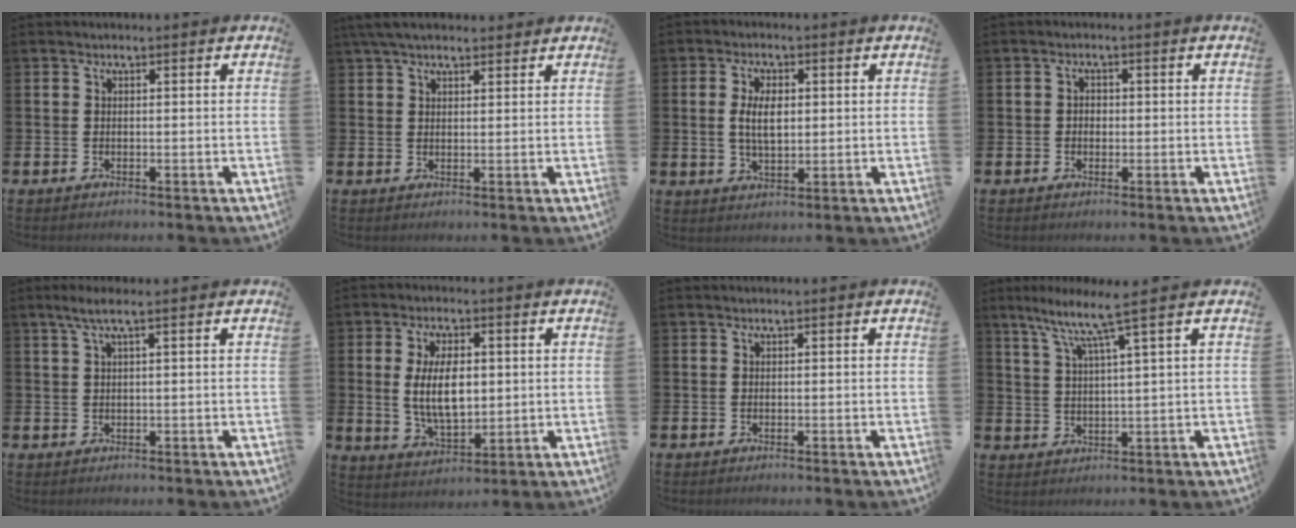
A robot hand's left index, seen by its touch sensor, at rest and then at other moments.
{"total": 4.0, "force": [3.4, 1.3, 1.6], "torque": [-0.038, -0.004, 0.064]}
{"total": 4.8, "force": [1.0, 2.5, 4.0], "torque": [-0.058, 0.000, 0.011]}
{"total": 1.4, "force": [-0.1, 1.2, 0.8], "torque": [0.001, 0.001, -0.008]}
{"total": 2.4, "force": [1.3, 0.0, 2.1], "torque": [-0.043, 0.004, 0.022]}
{"total": 8.0, "force": [1.2, 4.1, 6.8], "torque": [-0.114, 0.000, 0.015]}
{"total": 0.0}
{"total": 6.5, "force": [4.1, 0.0, 5.0], "torque": [-0.112, -0.016, 0.064]}